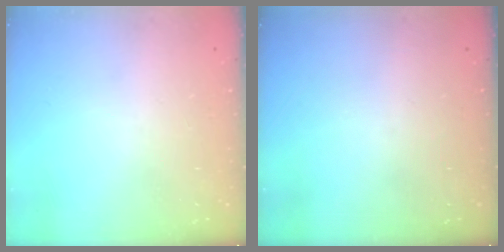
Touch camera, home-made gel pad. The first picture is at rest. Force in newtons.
{"total": 0.0}